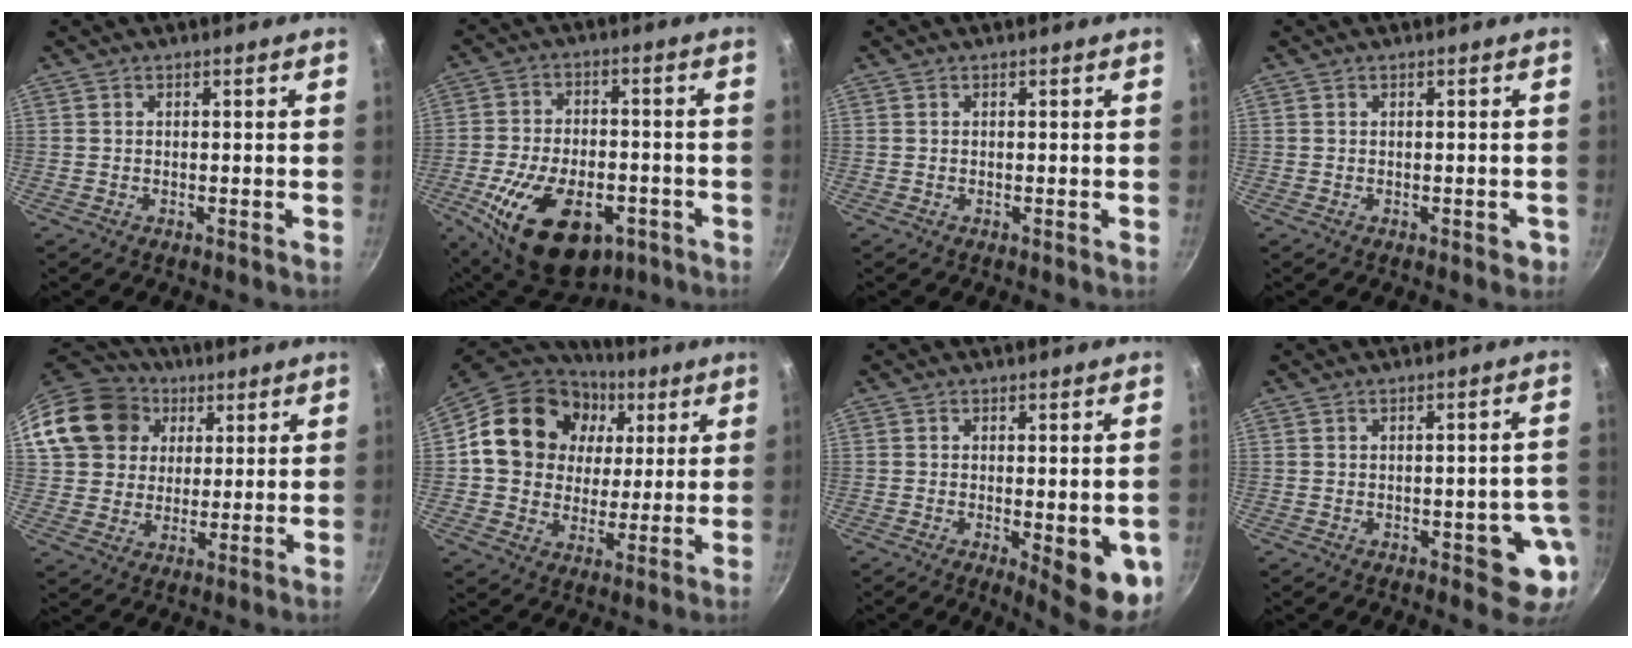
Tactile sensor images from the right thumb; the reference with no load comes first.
{"total": 19.9, "force": [-8.1, 11.4, 14.1], "torque": [-0.223, 0.020, -0.119]}
{"total": 0.0}
{"total": 1.5, "force": [-0.4, 1.0, 1.1], "torque": [0.000, 0.009, -0.002]}
{"total": 17.3, "force": [6.1, 14.5, 7.4], "torque": [-0.133, 0.023, 0.109]}
{"total": 19.7, "force": [5.0, 16.4, 9.7], "torque": [-0.156, 0.010, 0.079]}
{"total": 10.8, "force": [-2.6, 3.3, 10.0], "torque": [-0.107, -0.005, -0.025]}
{"total": 7.9, "force": [-2.3, 3.6, 6.6], "torque": [-0.032, 0.014, -0.025]}